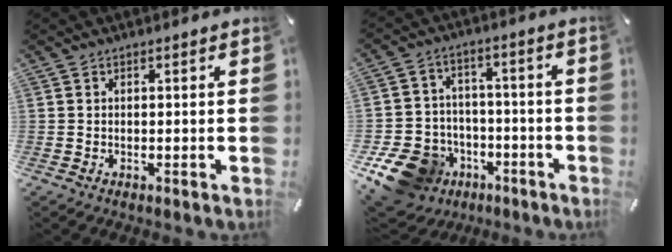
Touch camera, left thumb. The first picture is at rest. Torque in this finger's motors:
{"motor_torque": [0.77, 2.44, 0.20, 0.11, 0.07]}